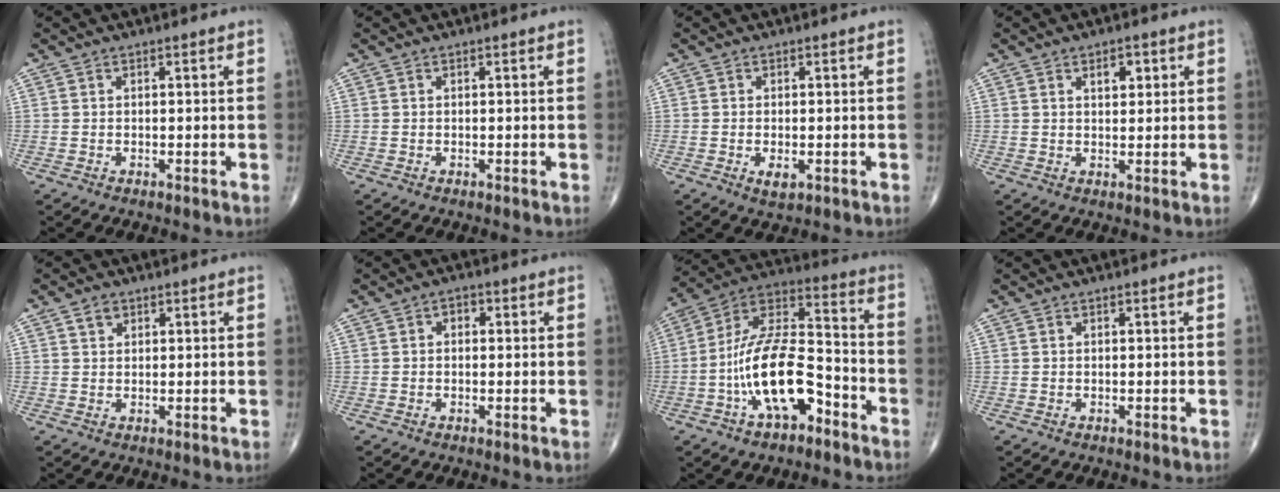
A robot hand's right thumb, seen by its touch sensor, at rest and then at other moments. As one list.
[{"total": 0.0}, {"total": 2.7, "force": [-0.8, 1.3, 2.2], "torque": [-0.034, -0.004, -0.010]}, {"total": 3.3, "force": [1.4, 1.9, 2.4], "torque": [-0.020, -0.005, 0.020]}, {"total": 2.1, "force": [1.1, 1.5, 0.9], "torque": [-0.007, -0.003, 0.016]}, {"total": 2.0, "force": [0.4, 1.4, 1.3], "torque": [-0.006, 0.007, -0.001]}, {"total": 17.3, "force": [-6.8, 8.0, 13.8], "torque": [-0.246, 0.062, -0.122]}, {"total": 0.0}]